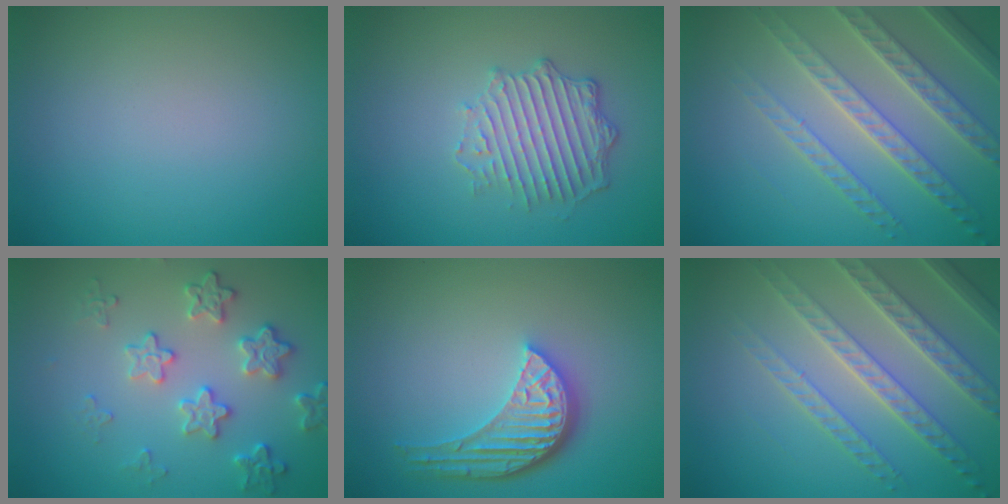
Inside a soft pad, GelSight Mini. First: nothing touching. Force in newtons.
{"total": 3.8, "press": 3.5, "slide": 1.6}
{"total": 5.2, "press": 4.6, "slide": 2.4}
{"total": 4.1, "press": 3.6, "slide": 2.0}
{"total": 5.2, "press": 3.9, "slide": 3.5}
{"total": 5.2, "press": 4.6, "slide": 2.4}